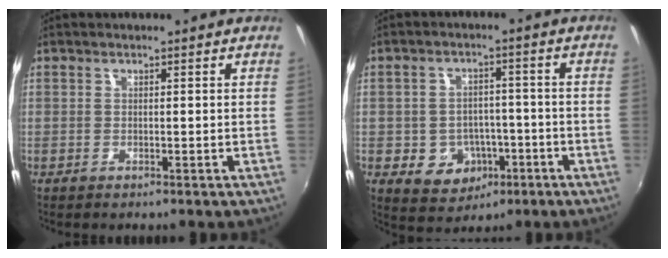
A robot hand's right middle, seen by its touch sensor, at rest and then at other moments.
{"total": 9.0, "force": [-3.4, 7.5, 3.7], "torque": [-0.090, 0.013, -0.030]}